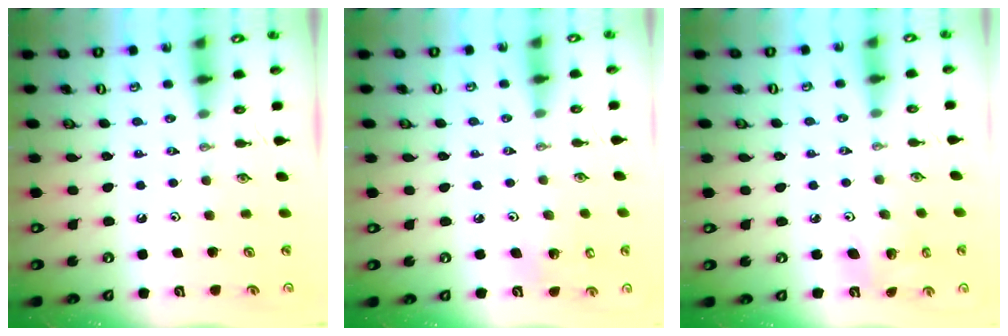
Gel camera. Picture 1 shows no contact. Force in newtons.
{"total": 4.0, "press": 3.9, "slide": 1.1}
{"total": 4.1, "press": 4.1, "slide": 0.2}